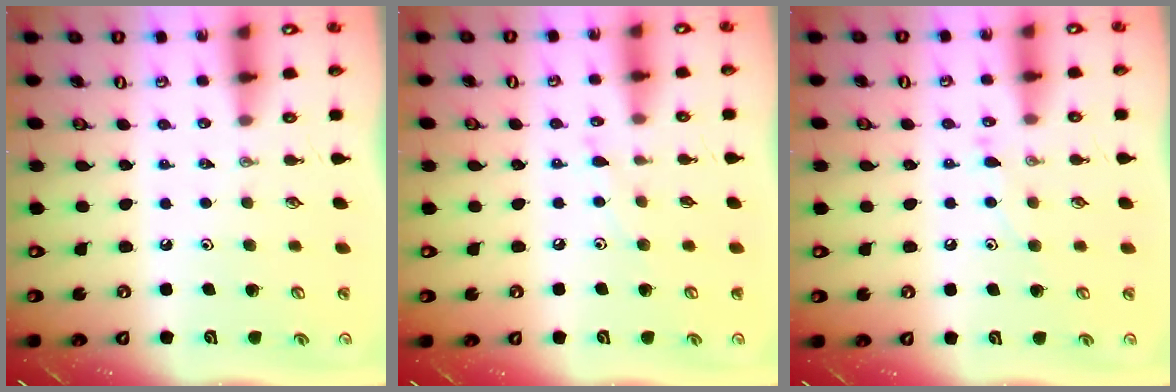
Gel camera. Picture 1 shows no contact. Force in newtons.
{"total": 6.0, "press": 6.0, "slide": 0.3}
{"total": 6.6, "press": 6.6, "slide": 0.6}